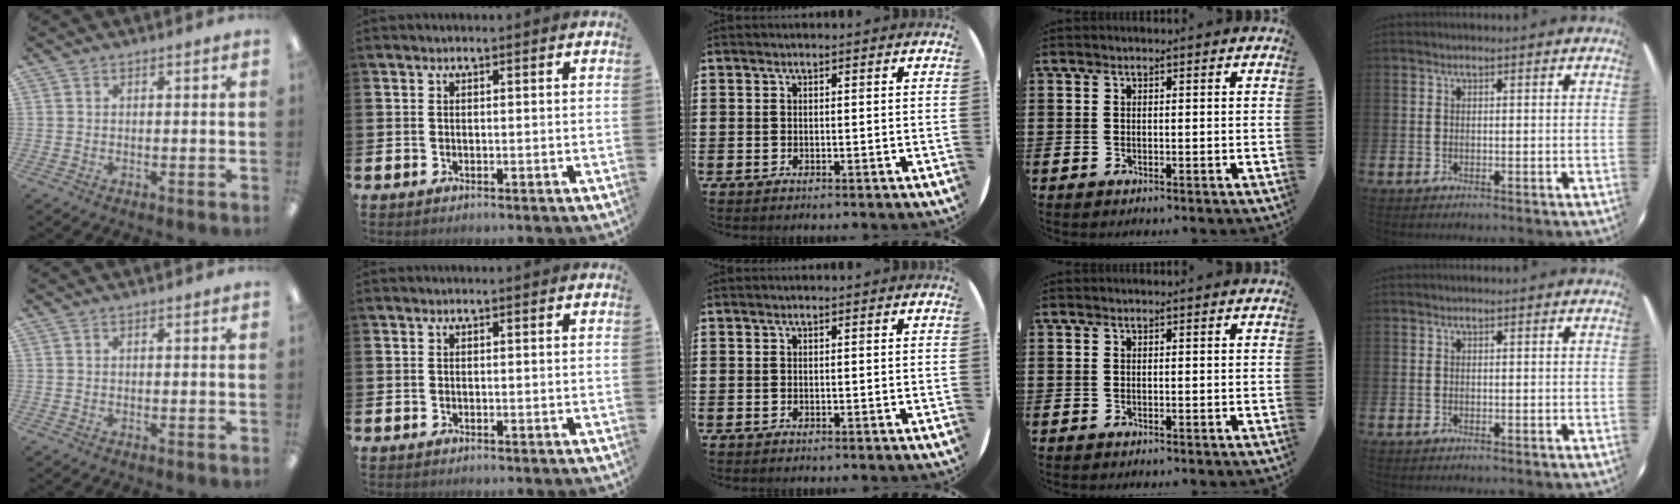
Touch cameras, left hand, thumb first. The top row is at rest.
{}